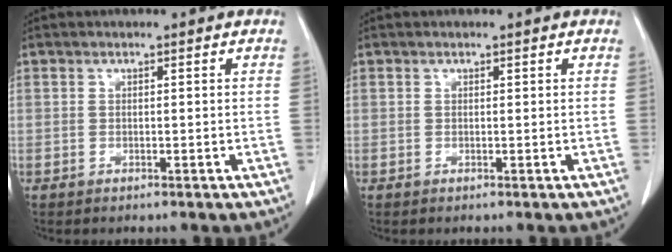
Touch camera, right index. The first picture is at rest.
{"total": 0.0}